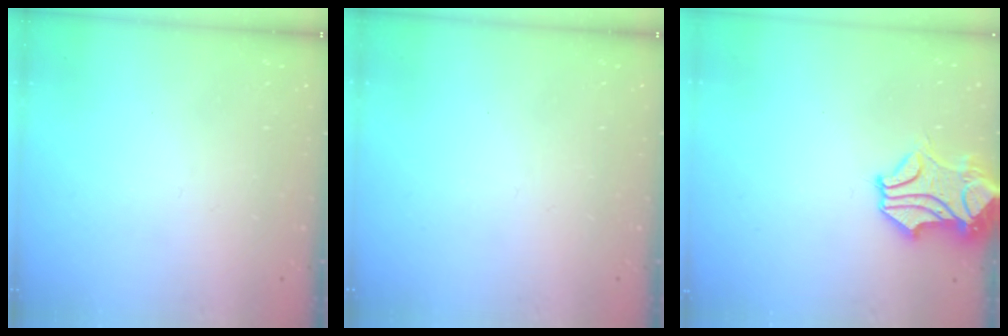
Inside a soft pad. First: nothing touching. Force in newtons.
{"total": 0.0}
{"total": 2.6, "press": 2.2, "slide": 1.4}